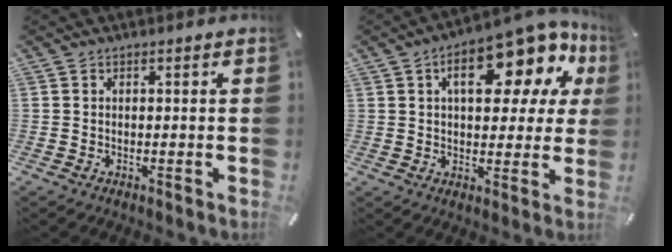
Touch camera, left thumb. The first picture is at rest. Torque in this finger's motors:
{"motor_torque": [0.36, 1.33, 1.86, -0.91, 0.48]}